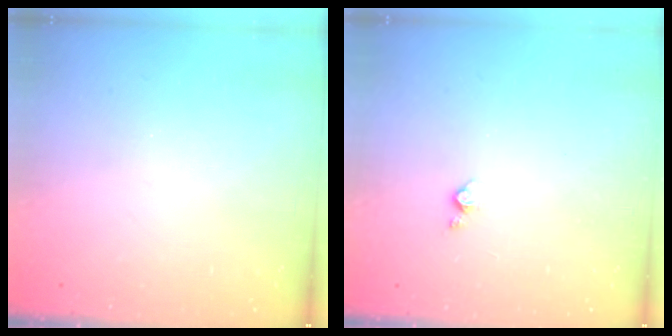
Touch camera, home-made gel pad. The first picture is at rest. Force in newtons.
{"total": 2.9, "press": 2.9, "slide": 0.5}